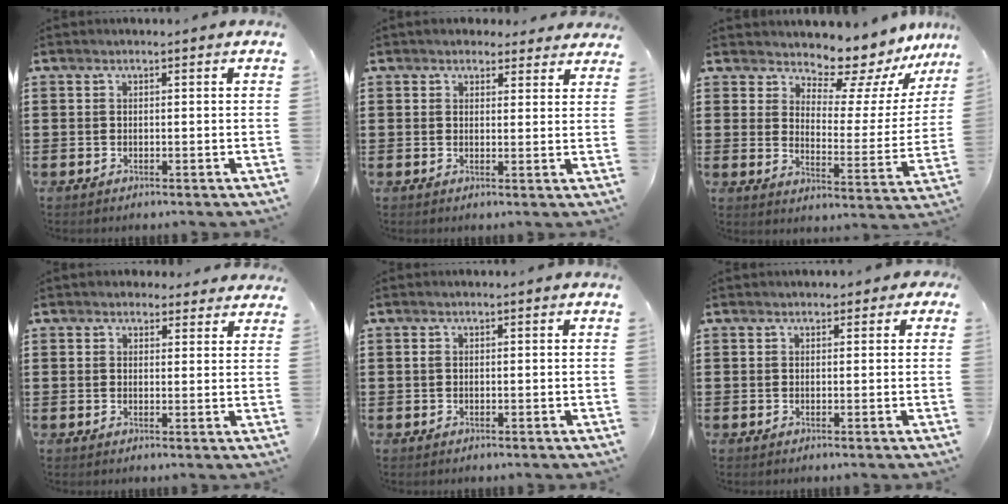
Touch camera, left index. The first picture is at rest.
{"total": 2.6, "force": [2.4, 1.0, 0.2], "torque": [-0.004, -0.005, 0.043]}
{"total": 8.0, "force": [7.6, 1.8, 1.7], "torque": [-0.040, -0.071, 0.130]}
{"total": 2.4, "force": [2.2, 1.0, 0.2], "torque": [-0.003, -0.003, 0.039]}
{"total": 0.7, "force": [0.1, 0.3, 0.7], "torque": [-0.013, 0.003, 0.000]}
{"total": 1.0, "force": [0.5, 0.8, 0.3], "torque": [-0.002, 0.004, 0.006]}